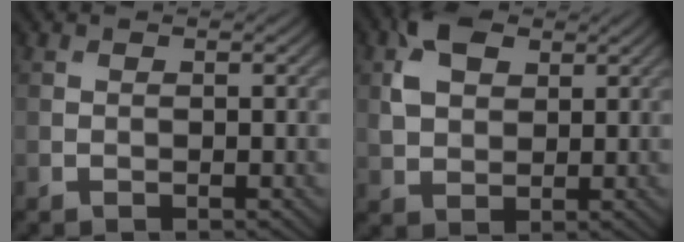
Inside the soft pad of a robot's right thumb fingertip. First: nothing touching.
{"total": 5.9, "force": [2.4, 3.9, 3.8], "torque": [-0.086, 0.005, 0.041]}